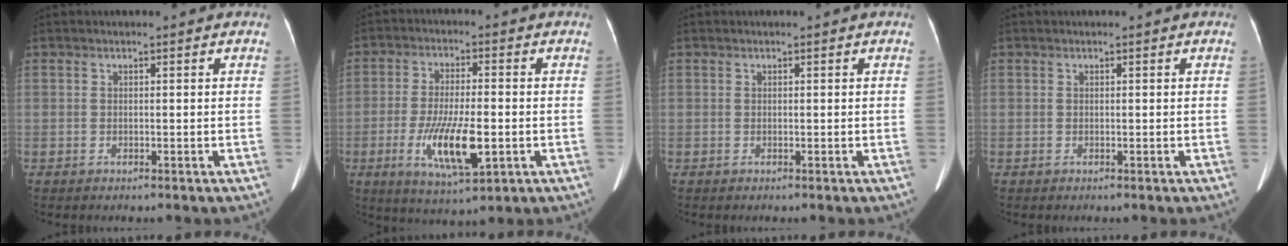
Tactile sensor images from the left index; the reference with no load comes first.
{"total": 10.5, "force": [-3.0, 2.4, 9.7], "torque": [-0.190, -0.019, -0.044]}
{"total": 0.0}
{"total": 0.0}